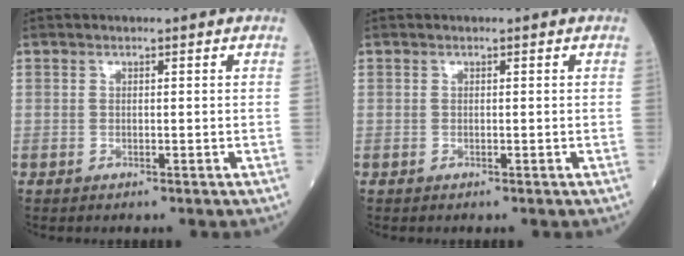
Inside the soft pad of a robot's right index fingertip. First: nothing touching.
{"total": 0.0}